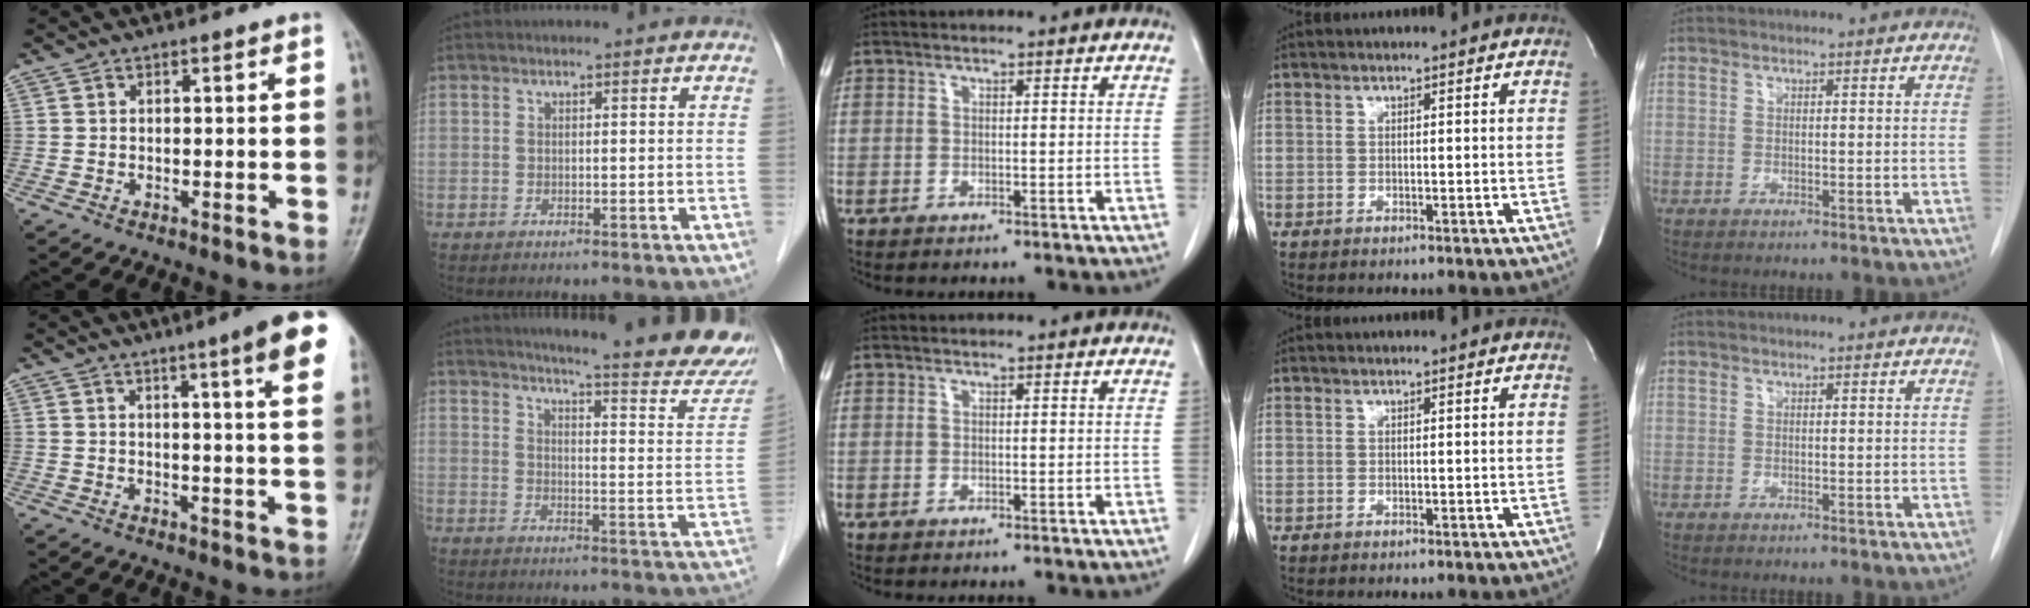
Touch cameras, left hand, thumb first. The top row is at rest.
{"thumb": {"total": 10.2, "force": [5.1, 0.8, 8.8], "torque": [-0.105, -0.007, 0.052]}, "index": {"total": 22.7, "force": [20.6, 0.6, 9.6], "torque": [-0.132, -0.105, 0.238]}}